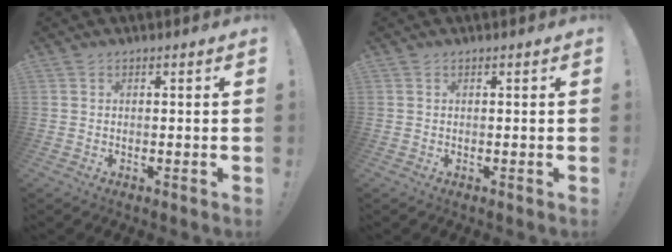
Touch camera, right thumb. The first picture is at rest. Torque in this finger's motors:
{"motor_torque": [-0.05, 0.03, 0.09, 0.02, 0.06]}